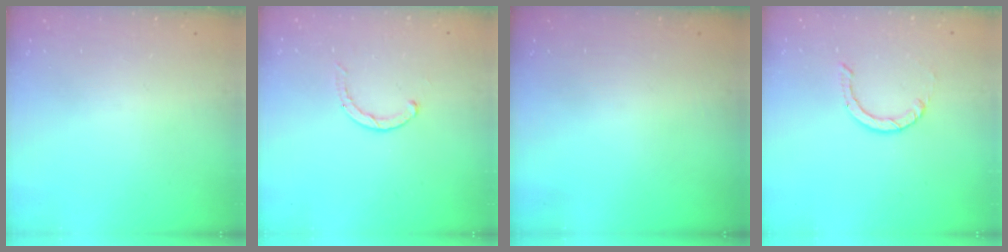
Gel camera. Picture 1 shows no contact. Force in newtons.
{"total": 1.9, "press": 1.8, "slide": 0.3}
{"total": 0.0}
{"total": 0.9, "press": 0.9, "slide": 0.1}